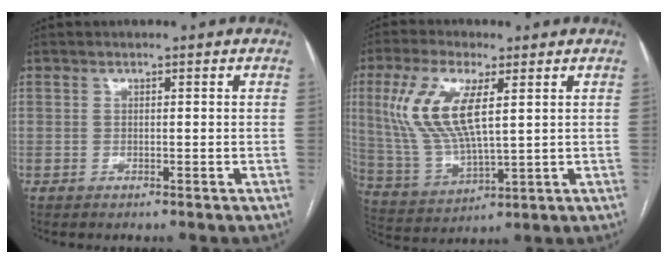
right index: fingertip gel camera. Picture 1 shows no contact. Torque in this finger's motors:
{"motor_torque": [0.57, 0.19, 0.92, 0.21]}